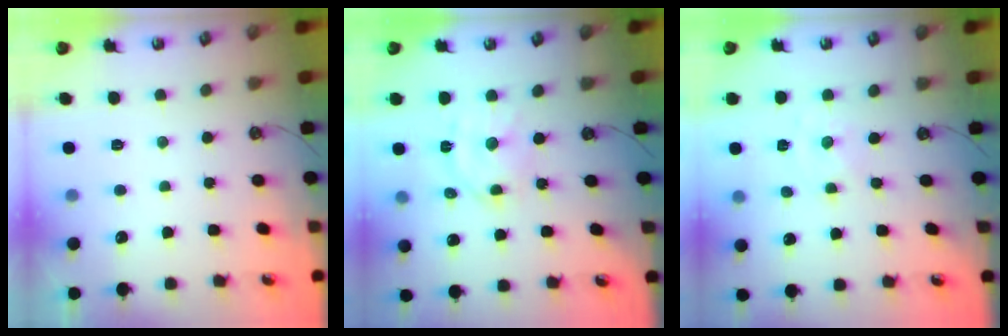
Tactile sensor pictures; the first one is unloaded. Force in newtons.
{"total": 9.1, "press": 9.0, "slide": 1.0}
{"total": 0.0}